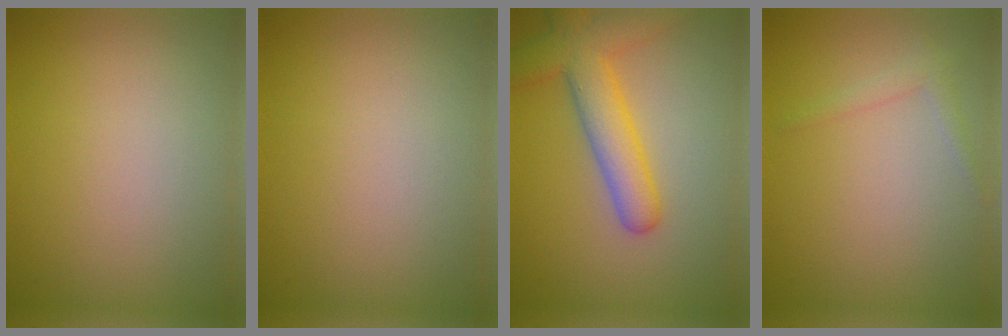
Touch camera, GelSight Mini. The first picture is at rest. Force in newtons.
{"total": 0.0}
{"total": 6.0, "press": 6.0, "slide": 0.3}
{"total": 1.2, "press": 1.2, "slide": 0.1}